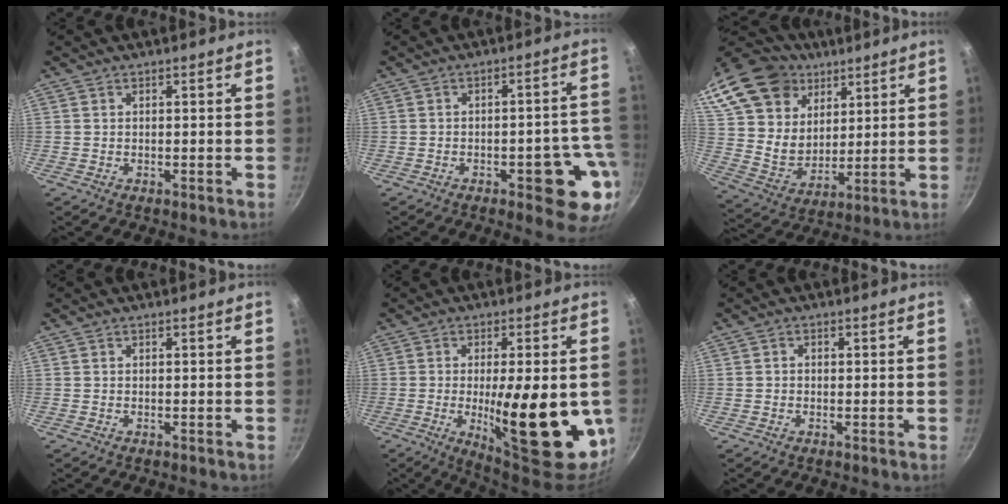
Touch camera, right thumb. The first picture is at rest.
{"total": 11.6, "force": [-4.4, 4.6, 9.7], "torque": [-0.065, 0.028, -0.053]}
{"total": 27.2, "force": [14.5, 19.3, 12.5], "torque": [-0.263, 0.003, 0.276]}
{"total": 0.0}
{"total": 22.1, "force": [-3.4, 7.1, 20.6], "torque": [-0.269, -0.014, -0.036]}
{"total": 0.8, "force": [-0.1, 0.7, 0.4], "torque": [-0.006, 0.004, -0.002]}